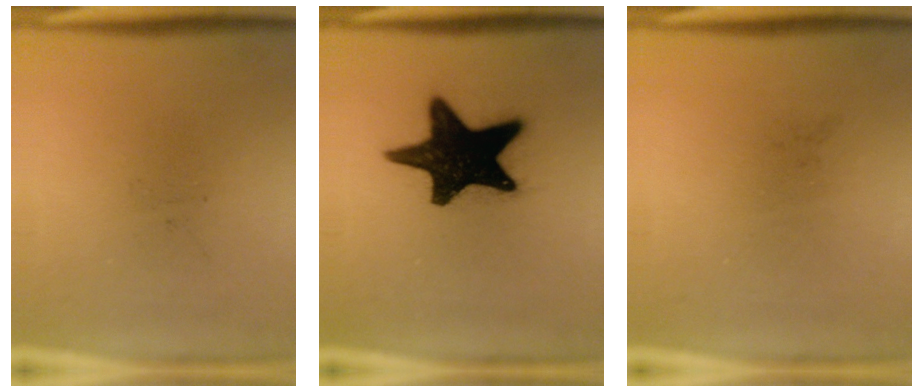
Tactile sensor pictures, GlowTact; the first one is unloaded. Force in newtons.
{"total": 19.1}
{"total": 0.0}